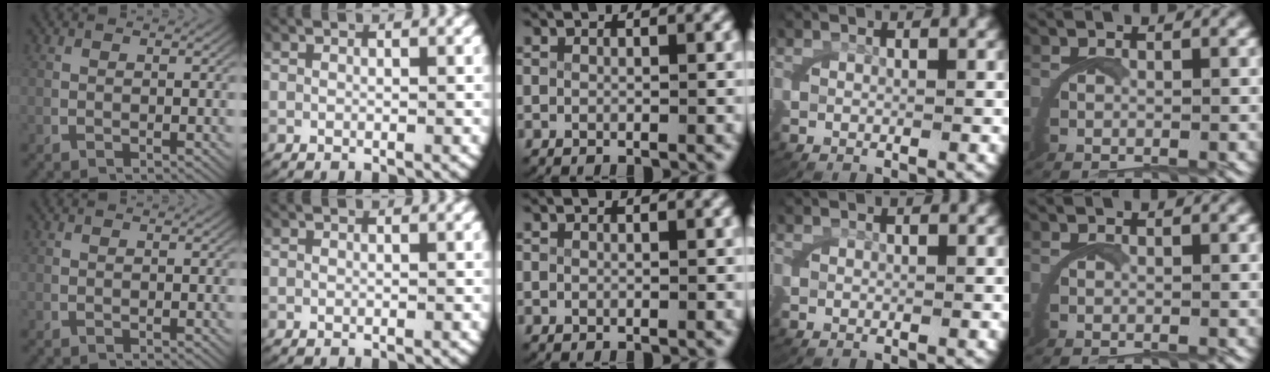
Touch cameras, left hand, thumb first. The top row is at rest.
{}